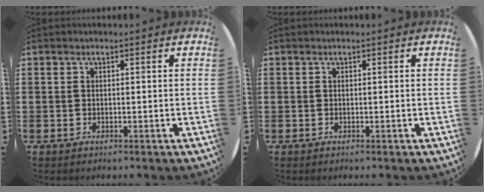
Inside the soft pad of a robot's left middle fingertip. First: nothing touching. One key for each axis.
{"total": 0.0}